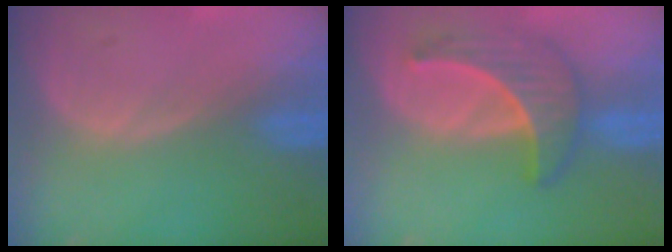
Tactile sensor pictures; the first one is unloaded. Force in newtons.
{"total": 6.8, "press": 6.1, "slide": 3.0}